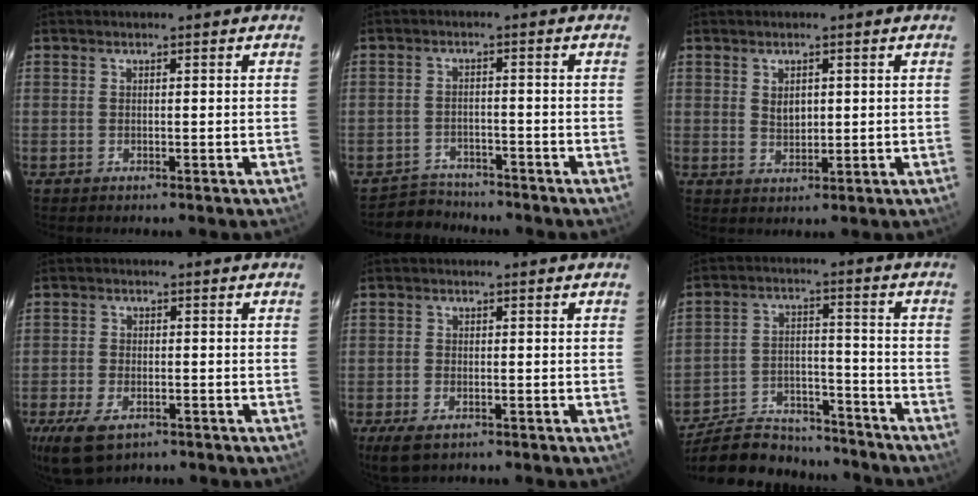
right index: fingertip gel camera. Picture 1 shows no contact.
{"total": 5.4, "force": [-5.0, 2.0, -0.2], "torque": [-0.012, 0.010, -0.084]}
{"total": 3.1, "force": [0.8, 2.1, 2.1], "torque": [-0.032, 0.002, 0.015]}
{"total": 9.4, "force": [-5.5, 5.0, 5.6], "torque": [-0.141, -0.023, -0.096]}
{"total": 5.0, "force": [-3.0, 2.5, 3.0], "torque": [-0.075, -0.015, -0.055]}
{"total": 22.4, "force": [-19.3, 7.9, 8.2], "torque": [-0.172, 0.014, -0.279]}